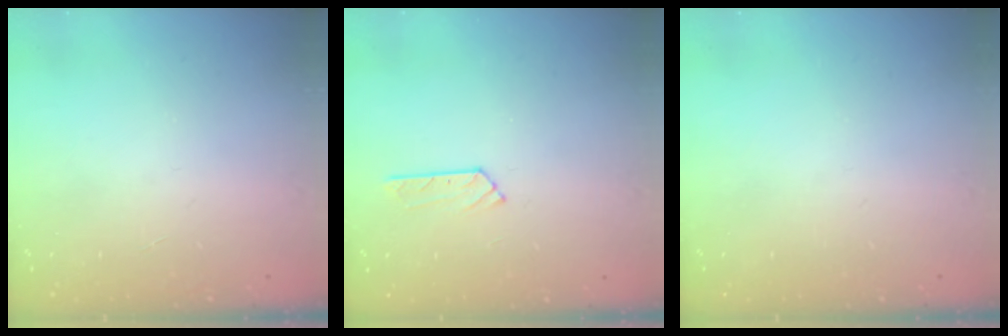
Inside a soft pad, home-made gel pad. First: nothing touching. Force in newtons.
{"total": 4.0, "press": 3.9, "slide": 0.4}
{"total": 0.0}